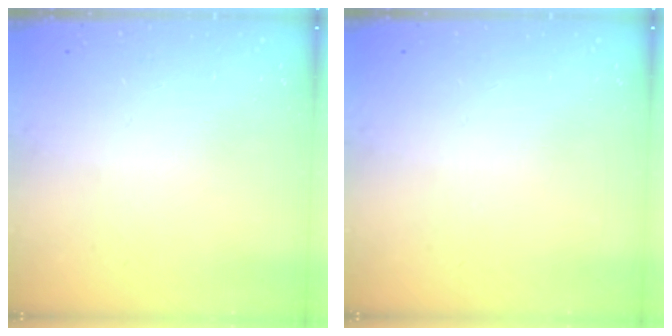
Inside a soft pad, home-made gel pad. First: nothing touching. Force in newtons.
{"total": 0.0}